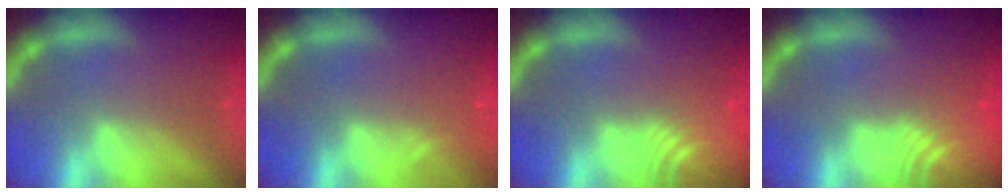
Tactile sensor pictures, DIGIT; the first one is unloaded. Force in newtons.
{"total": 0.9}
{"total": 8.0}
{"total": 8.6}